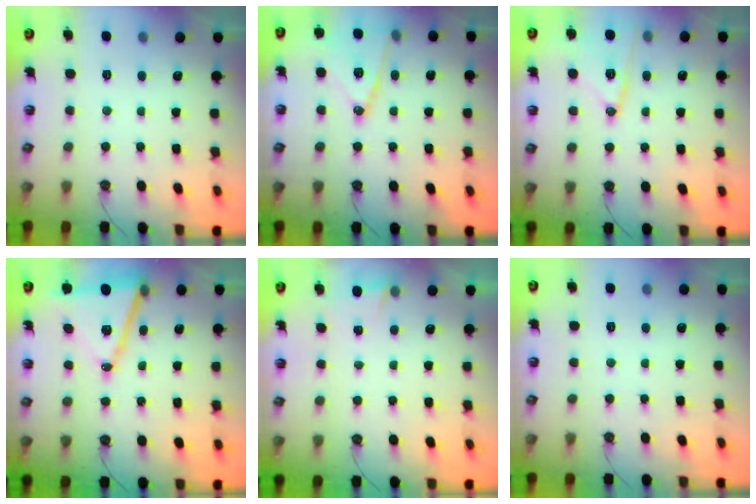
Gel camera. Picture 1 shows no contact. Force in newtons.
{"total": 14.5, "press": 14.1, "slide": 3.3}
{"total": 13.3, "press": 13.3, "slide": 0.4}
{"total": 14.3, "press": 13.8, "slide": 3.8}
{"total": 1.5, "press": 0.9, "slide": 1.2}
{"total": 0.0}